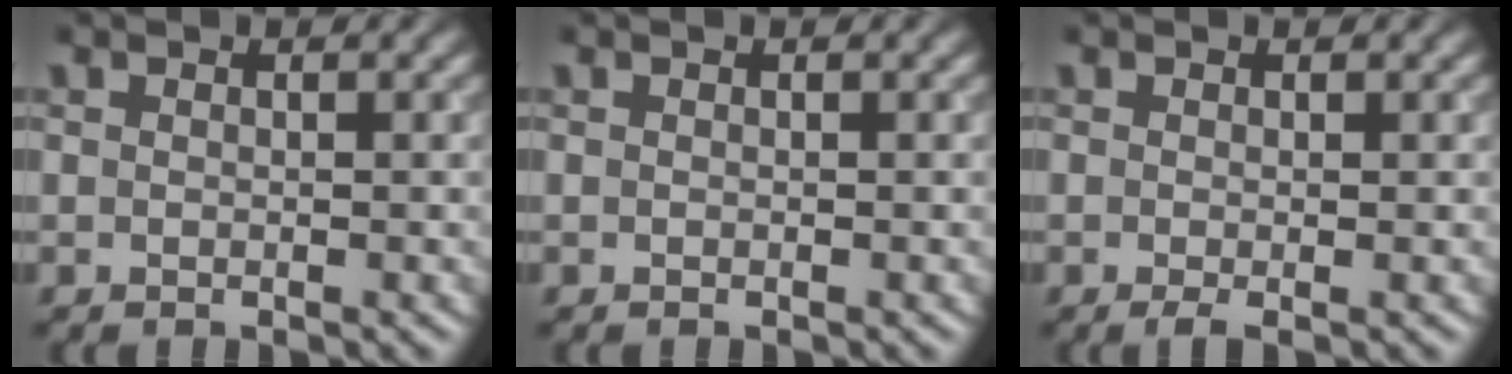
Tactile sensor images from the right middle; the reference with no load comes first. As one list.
[{"total": 0.0}, {"total": 1.2, "force": [-0.4, 0.2, 1.1], "torque": [-0.022, -0.008, -0.007]}]